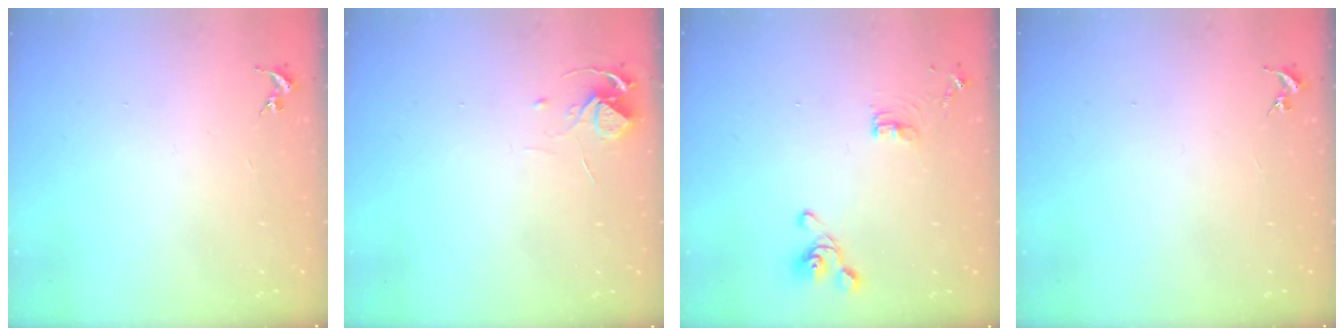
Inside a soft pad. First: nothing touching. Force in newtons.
{"total": 5.8, "press": 5.8, "slide": 0.3}
{"total": 9.9, "press": 9.7, "slide": 1.9}
{"total": 0.0}